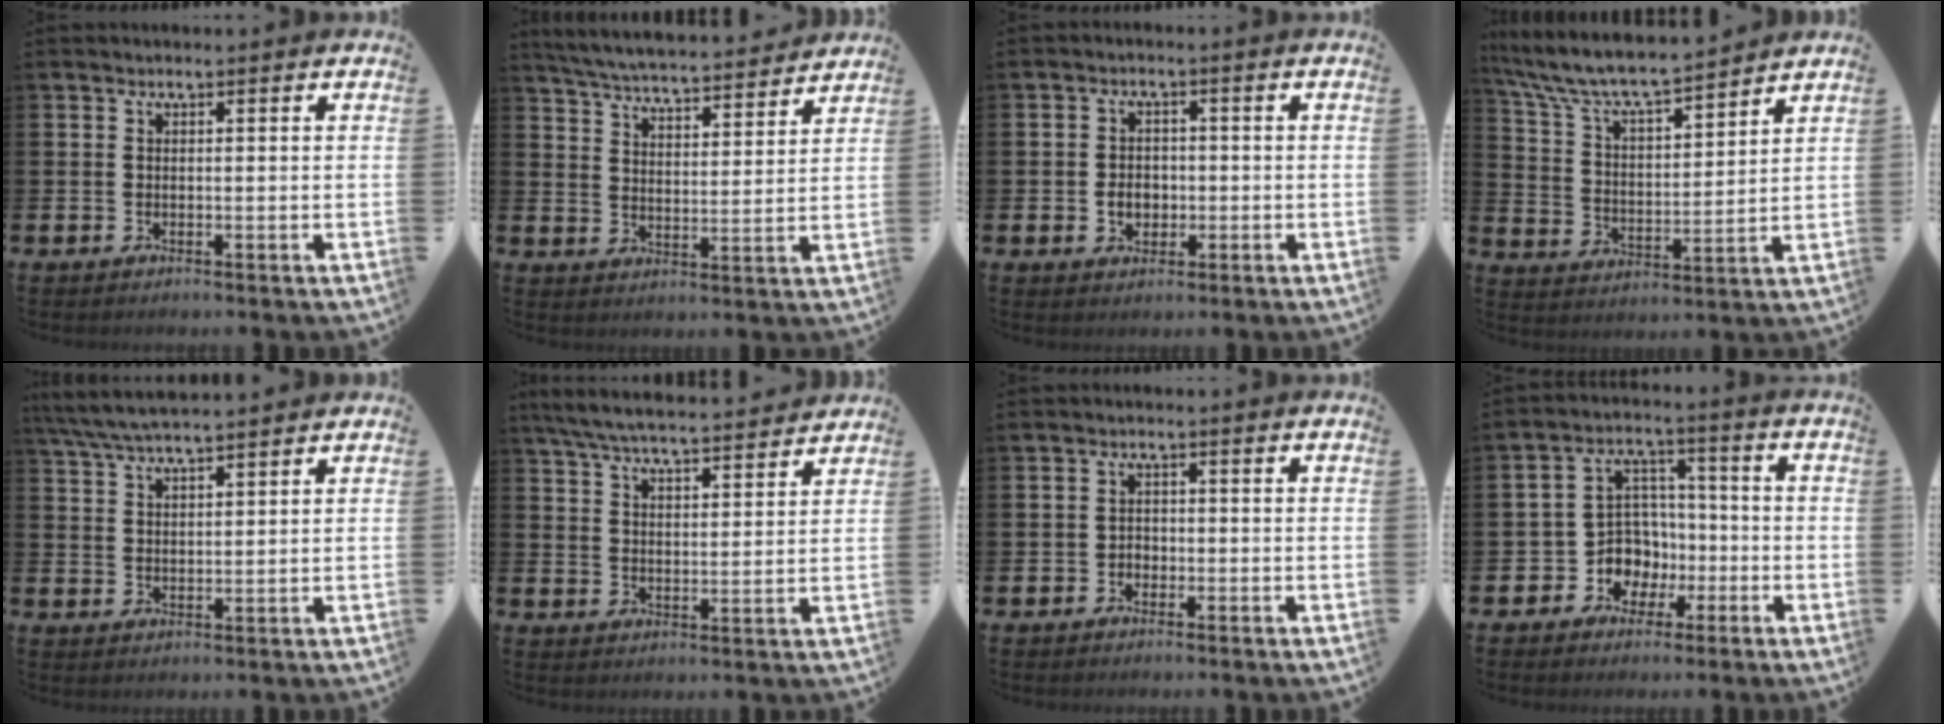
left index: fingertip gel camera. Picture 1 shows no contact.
{"total": 6.0, "force": [5.9, 0.5, 1.1], "torque": [-0.046, -0.044, 0.103]}
{"total": 2.9, "force": [-0.6, 2.4, 1.6], "torque": [-0.016, -0.002, -0.019]}
{"total": 7.9, "force": [7.4, 0.9, 2.4], "torque": [-0.082, -0.057, 0.128]}
{"total": 5.5, "force": [5.1, 0.5, 1.8], "torque": [-0.054, -0.016, 0.094]}
{"total": 6.6, "force": [6.3, 0.6, 1.8], "torque": [-0.058, -0.036, 0.113]}
{"total": 1.4, "force": [-0.8, 1.1, 0.2], "torque": [-0.003, 0.002, -0.019]}
{"total": 6.7, "force": [-1.6, 6.4, 1.5], "torque": [-0.067, 0.000, -0.030]}